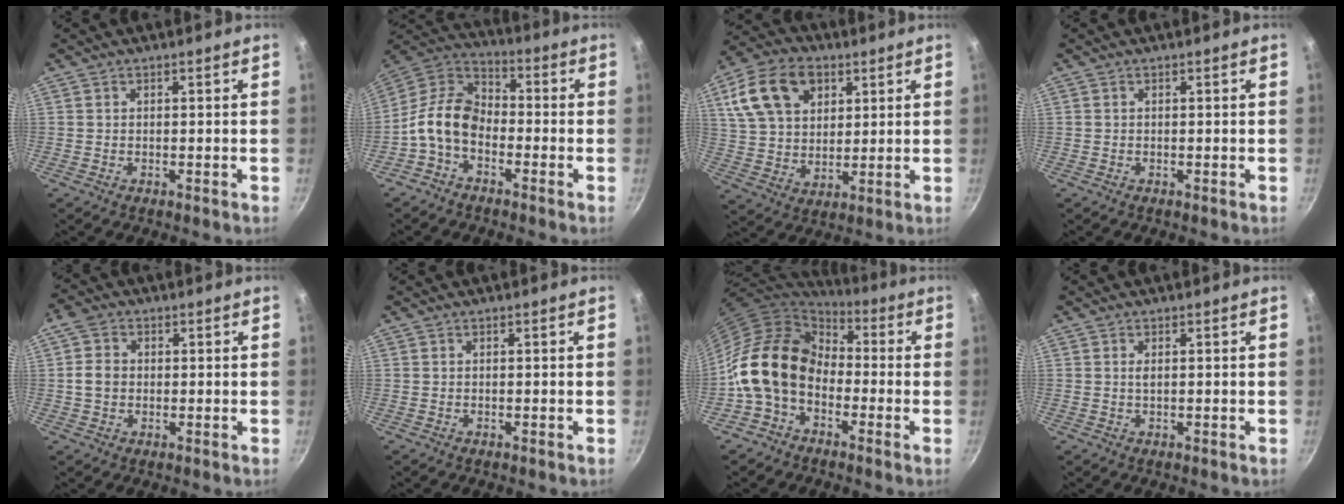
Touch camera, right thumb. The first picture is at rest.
{"total": 10.9, "force": [-3.7, 7.3, 7.2], "torque": [-0.117, 0.052, -0.095]}
{"total": 16.4, "force": [6.6, 11.2, 9.9], "torque": [-0.166, -0.004, 0.118]}
{"total": 0.0}
{"total": 4.9, "force": [0.2, 4.1, 2.8], "torque": [-0.038, 0.006, -0.005]}
{"total": 0.0}
{"total": 15.6, "force": [-2.9, 11.7, 9.8], "torque": [-0.153, 0.047, -0.076]}
{"total": 0.8, "force": [0.2, 0.3, 0.7], "torque": [-0.014, 0.000, 0.004]}